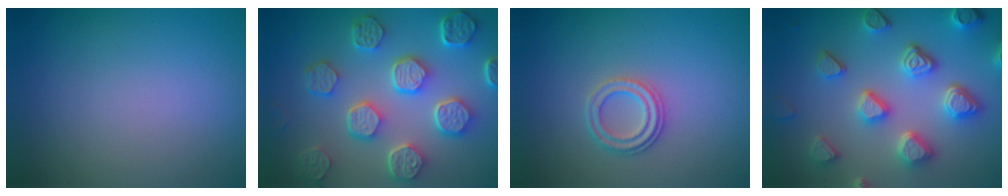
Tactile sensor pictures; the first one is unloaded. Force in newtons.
{"total": 7.9, "press": 6.0, "slide": 5.2}
{"total": 2.3, "press": 2.2, "slide": 0.8}
{"total": 5.9, "press": 5.3, "slide": 2.7}